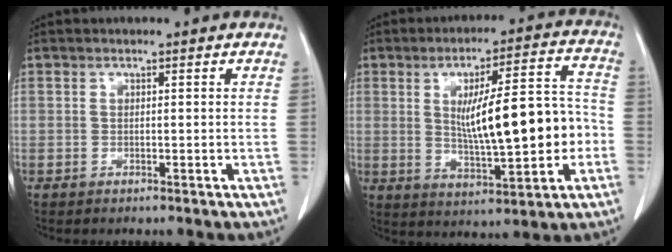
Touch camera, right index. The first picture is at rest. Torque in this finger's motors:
{"motor_torque": [0.70, -0.01, 0.63, 0.11]}